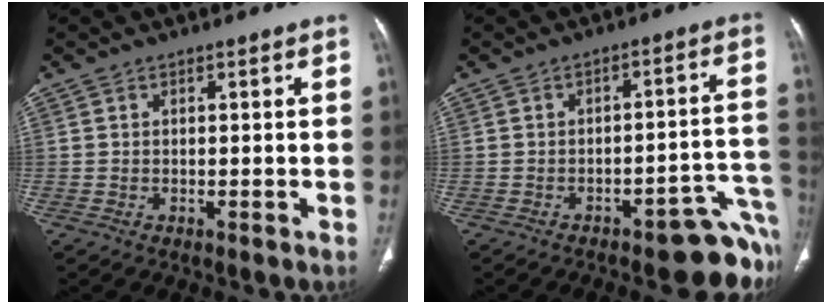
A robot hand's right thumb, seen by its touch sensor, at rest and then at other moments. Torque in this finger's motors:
{"motor_torque": [1.43, 1.46, 0.23, -0.60, 0.21]}